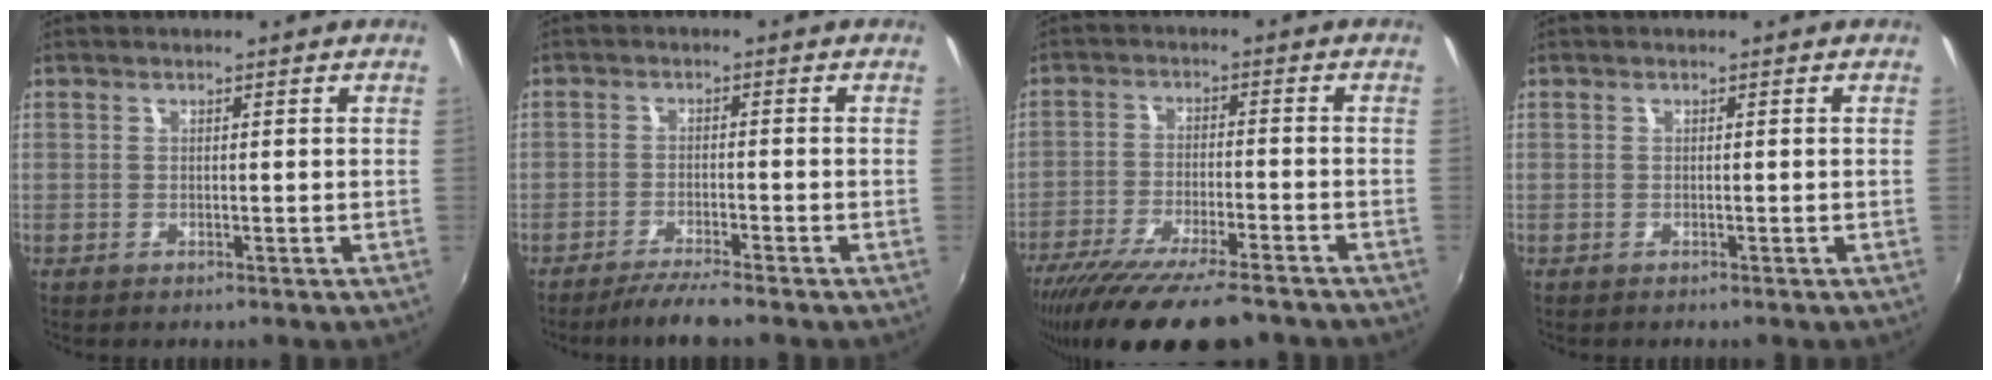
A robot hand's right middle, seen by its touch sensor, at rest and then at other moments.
{"total": 5.0, "force": [-4.4, -0.1, 2.4], "torque": [-0.061, -0.008, -0.078]}
{"total": 17.7, "force": [-14.4, 3.2, 9.8], "torque": [-0.193, -0.053, -0.230]}
{"total": 0.0}